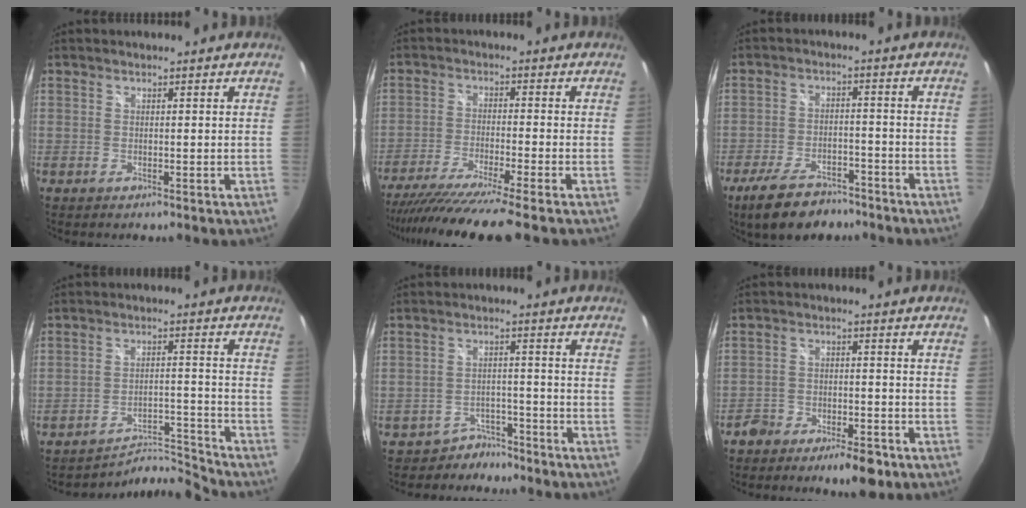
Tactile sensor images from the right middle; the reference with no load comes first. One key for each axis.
{"total": 13.4, "fx": -11.3, "fy": -1.9, "fz": 6.9, "tx": -0.137, "ty": -0.045, "tz": -0.190}
{"total": 11.0, "fx": -8.2, "fy": 4.7, "fz": 5.6, "tx": -0.129, "ty": -0.007, "tz": -0.136}
{"total": 6.7, "fx": -6.5, "fy": -1.0, "fz": -1.1, "tx": 0.007, "ty": 0.021, "tz": -0.112}
{"total": 4.6, "fx": -3.9, "fy": 2.5, "fz": -0.5, "tx": 0.007, "ty": 0.021, "tz": -0.061}
{"total": 7.6, "fx": -6.0, "fy": 3.1, "fz": 3.6, "tx": -0.088, "ty": 0.008, "tz": -0.095}